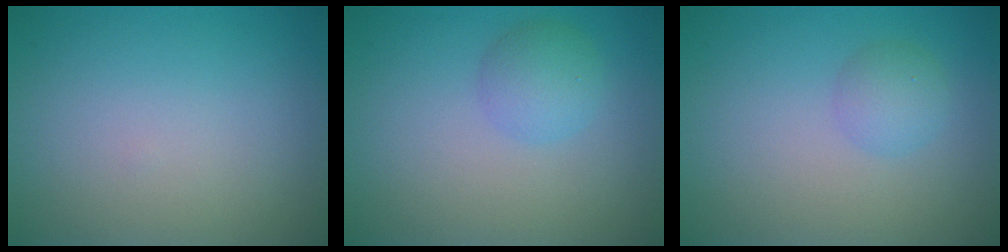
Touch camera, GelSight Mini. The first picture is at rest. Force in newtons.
{"total": 2.4, "press": 2.4, "slide": 0.1}
{"total": 1.8, "press": 1.8, "slide": 0.1}